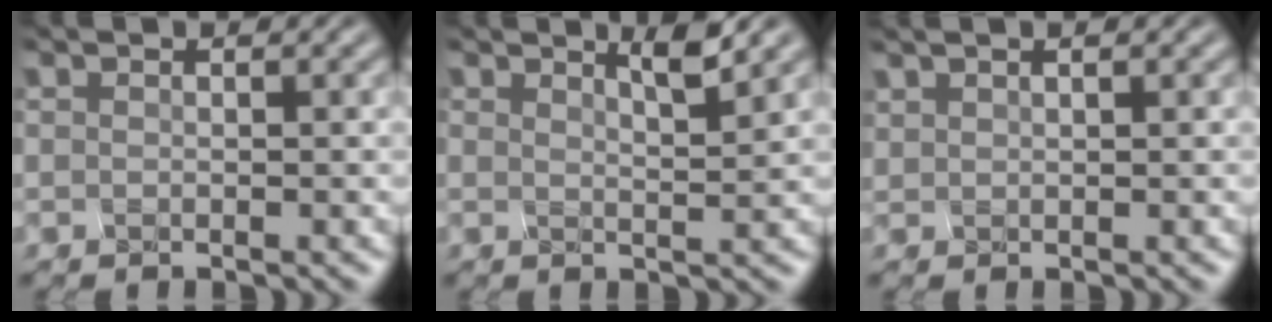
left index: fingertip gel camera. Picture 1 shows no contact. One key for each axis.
{"total": 1.9, "fx": 1.6, "fy": -0.1, "fz": 1.0, "tx": -0.012, "ty": 0.003, "tz": 0.030}
{"total": 1.9, "fx": 1.7, "fy": 0.4, "fz": 0.6, "tx": -0.002, "ty": 0.005, "tz": 0.023}